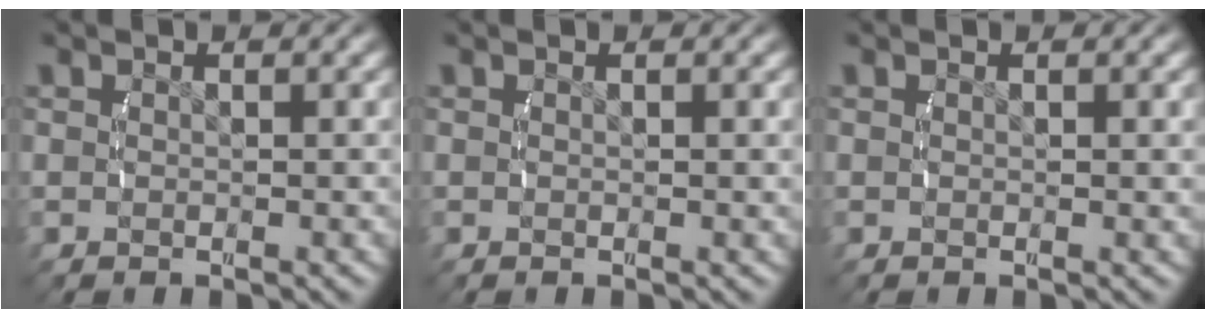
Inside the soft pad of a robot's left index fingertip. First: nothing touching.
{"total": 0.0}
{"total": 0.0}